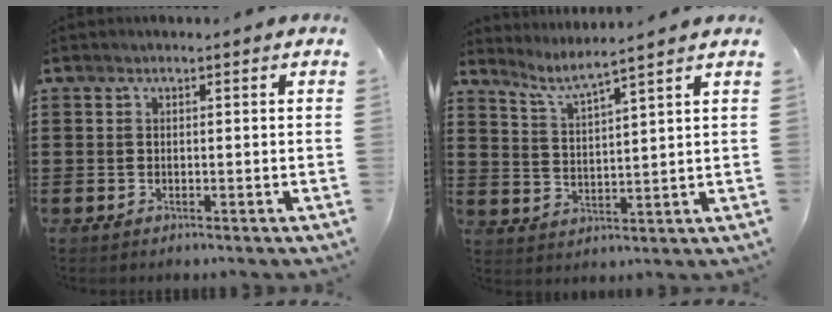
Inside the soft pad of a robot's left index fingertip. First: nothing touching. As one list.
[{"total": 4.2, "force": [3.5, -0.6, 2.2], "torque": [-0.059, -0.024, 0.057]}]